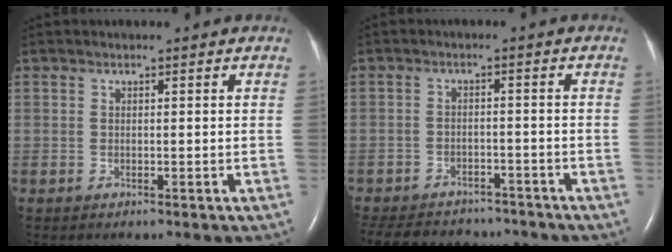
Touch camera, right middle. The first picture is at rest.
{"total": 13.8, "force": [-12.0, 5.5, 4.3], "torque": [-0.099, 0.001, -0.157]}